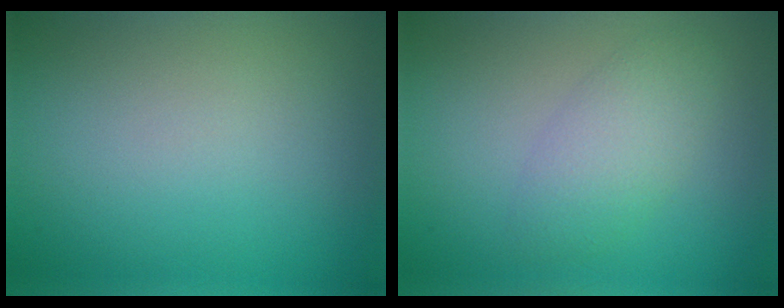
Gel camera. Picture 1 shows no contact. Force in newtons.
{"total": 2.9, "press": 2.9, "slide": 0.1}